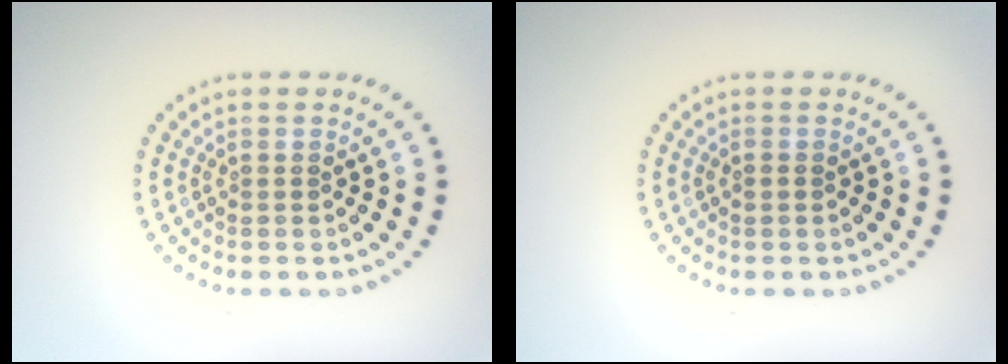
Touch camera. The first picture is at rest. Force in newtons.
{"total": 0.7, "press": 0.7, "slide": 0.1}